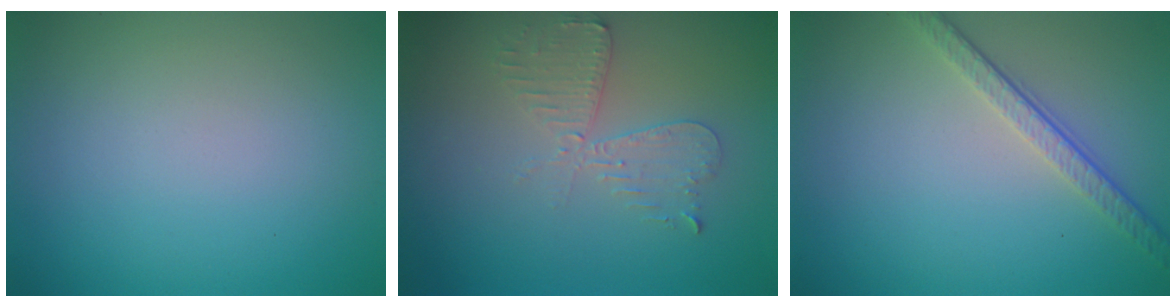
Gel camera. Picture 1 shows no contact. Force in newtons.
{"total": 2.6, "press": 2.5, "slide": 0.5}
{"total": 3.5, "press": 2.6, "slide": 2.4}